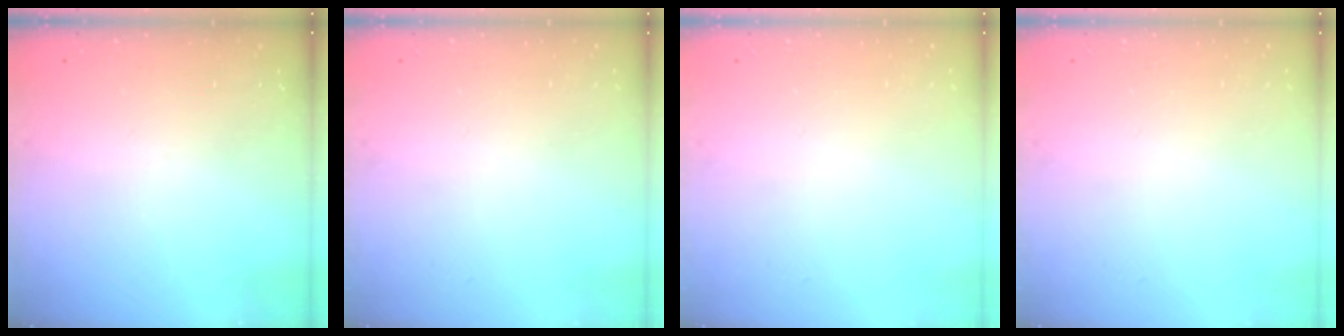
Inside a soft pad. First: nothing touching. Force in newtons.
{"total": 0.0}
{"total": 0.0}
{"total": 0.0}